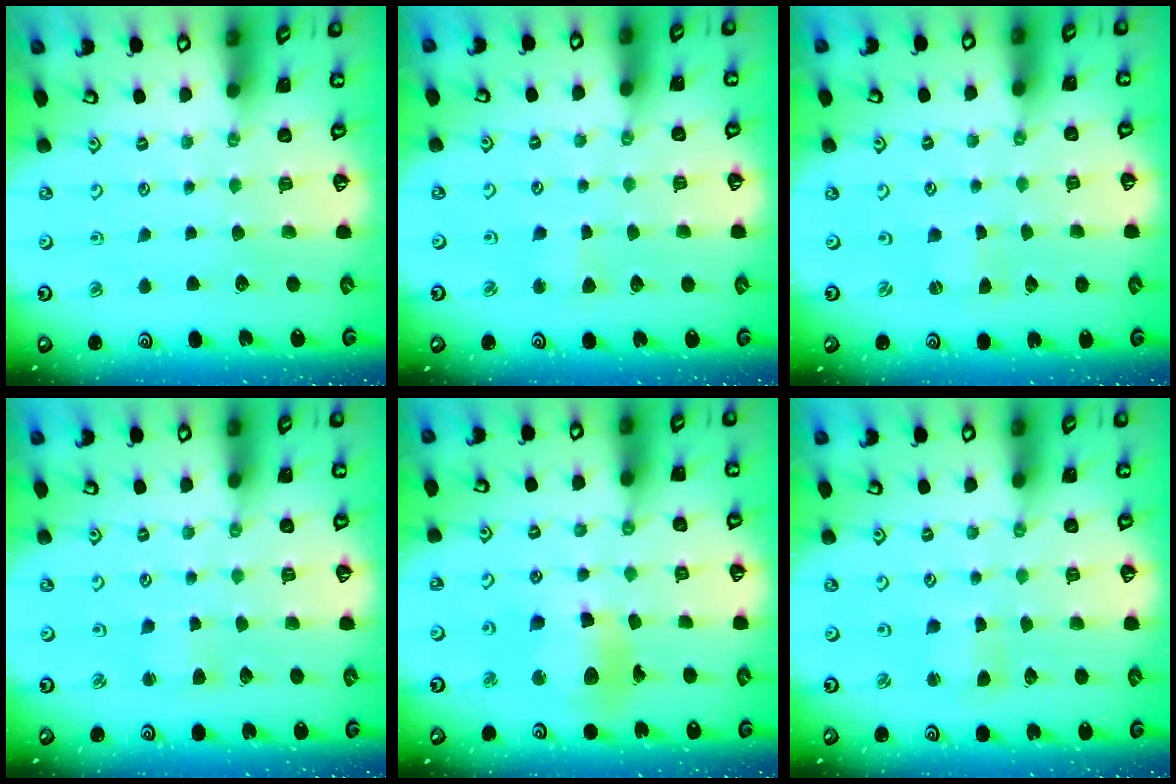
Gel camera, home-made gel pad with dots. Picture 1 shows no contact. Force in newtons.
{"total": 2.5, "press": 2.5, "slide": 0.3}
{"total": 0.0}
{"total": 2.9, "press": 2.9, "slide": 0.3}
{"total": 13.1, "press": 13.0, "slide": 1.7}
{"total": 3.1, "press": 3.1, "slide": 0.3}